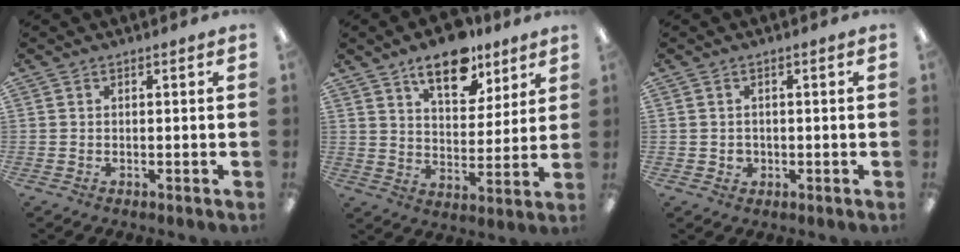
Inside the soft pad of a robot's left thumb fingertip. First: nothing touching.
{"total": 13.3, "force": [9.7, 6.3, 6.7], "torque": [-0.086, -0.053, 0.169]}
{"total": 1.8, "force": [0.2, 1.7, 0.6], "torque": [-0.013, 0.003, 0.000]}